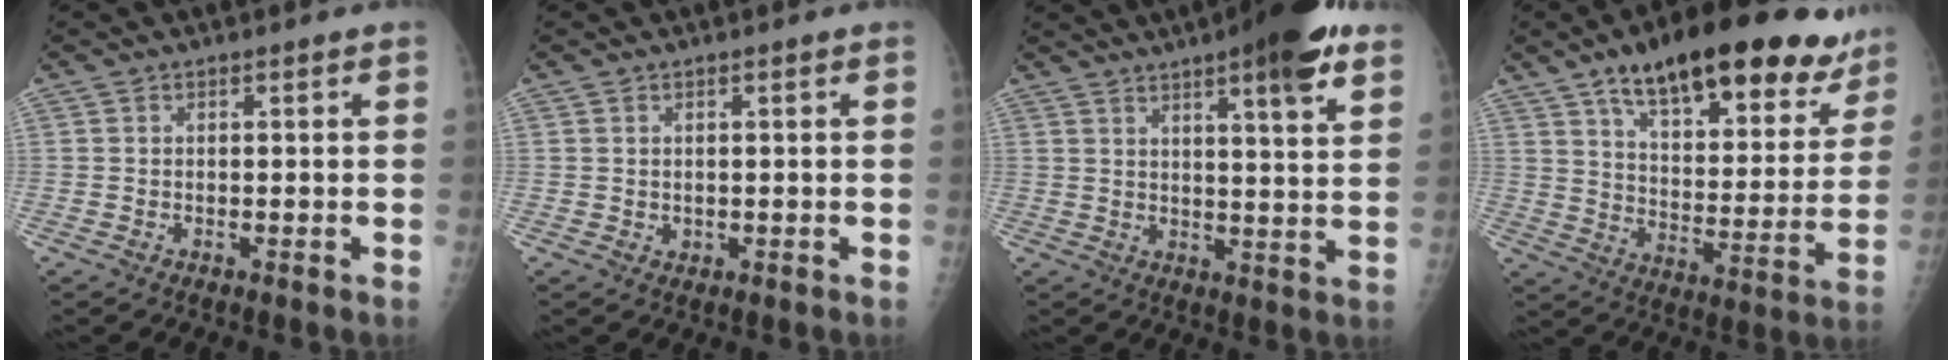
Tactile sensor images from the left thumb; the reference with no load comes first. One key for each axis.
{"total": 1.0, "fx": 0.3, "fy": 0.9, "fz": 0.4, "tx": -0.001, "ty": -0.001, "tz": 0.006}
{"total": 14.9, "fx": 9.1, "fy": 3.0, "fz": 11.4, "tx": -0.139, "ty": -0.030, "tz": 0.120}
{"total": 27.8, "fx": 18.4, "fy": 10.9, "fz": 17.8, "tx": -0.221, "ty": -0.046, "tz": 0.272}